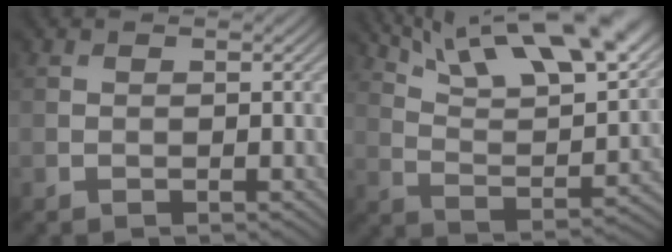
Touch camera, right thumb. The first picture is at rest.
{"total": 18.2, "force": [12.4, 5.5, 12.2], "torque": [-0.197, 0.018, 0.193]}